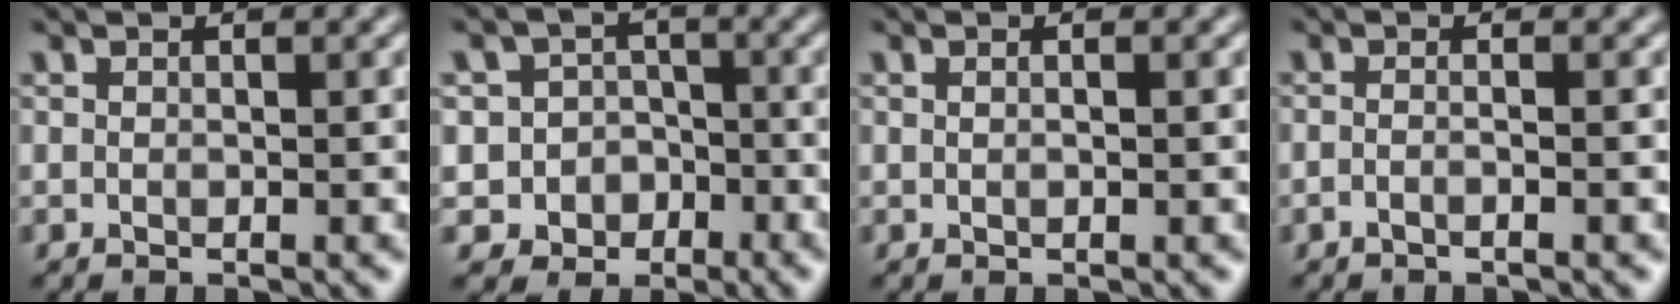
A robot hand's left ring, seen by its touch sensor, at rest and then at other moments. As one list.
[{"total": 5.1, "force": [-2.0, 4.6, 0.6], "torque": [0.003, 0.002, -0.055]}, {"total": 1.8, "force": [0.7, 0.9, 1.4], "torque": [-0.008, 0.010, -0.008]}, {"total": 1.9, "force": [-0.3, 0.8, 1.7], "torque": [-0.011, -0.010, -0.023]}]